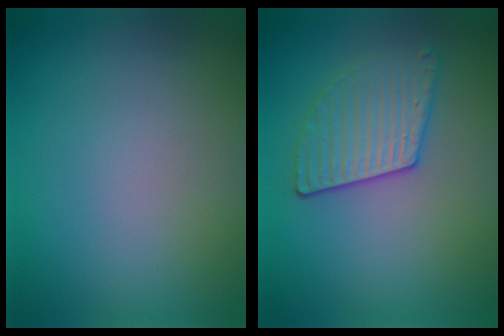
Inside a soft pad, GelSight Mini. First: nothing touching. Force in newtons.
{"total": 3.0, "press": 2.9, "slide": 0.7}